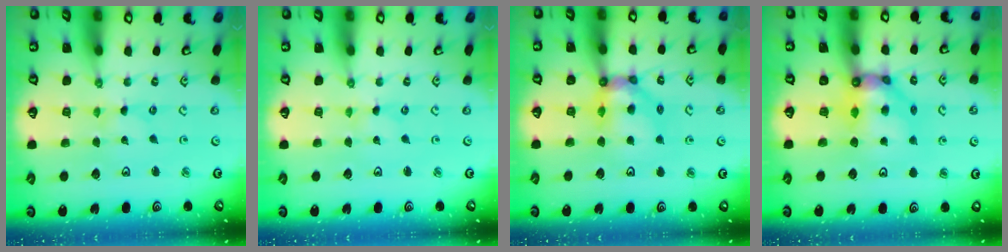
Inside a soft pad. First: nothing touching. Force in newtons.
{"total": 0.0}
{"total": 10.9, "press": 10.8, "slide": 1.6}
{"total": 10.4, "press": 10.3, "slide": 1.3}